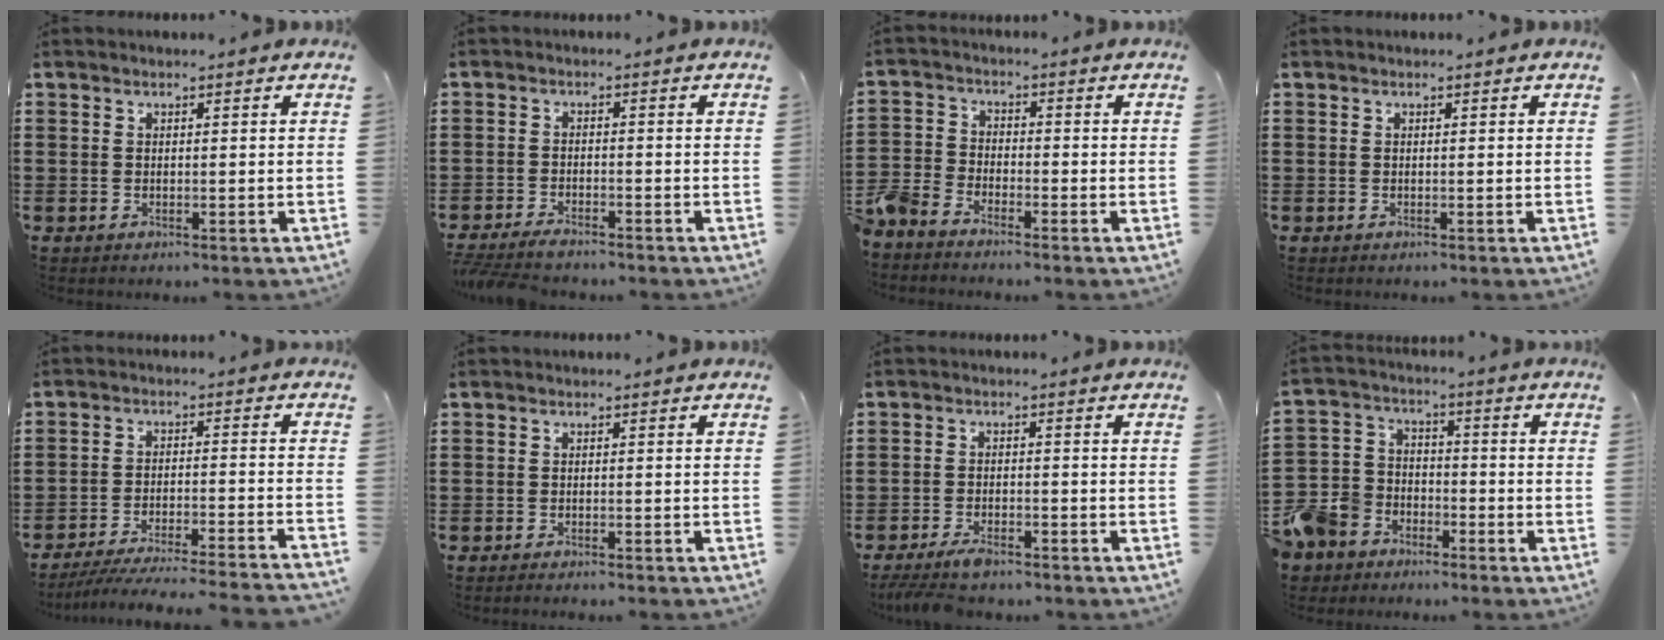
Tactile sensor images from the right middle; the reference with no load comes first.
{"total": 2.4, "force": [-2.3, 0.3, 0.6], "torque": [-0.020, 0.001, -0.050]}
{"total": 4.3, "force": [-4.2, 1.0, 0.7], "torque": [-0.049, -0.009, -0.094]}
{"total": 0.0}
{"total": 5.8, "force": [-5.5, -0.2, 2.0], "torque": [-0.044, -0.014, -0.110]}
{"total": 0.8, "force": [-0.8, -0.1, 0.1], "torque": [-0.003, 0.000, -0.016]}
{"total": 3.2, "force": [-2.8, 0.7, 1.2], "torque": [-0.030, 0.000, -0.059]}
{"total": 8.5, "force": [-6.1, 5.7, 1.1], "torque": [-0.065, 0.011, -0.125]}